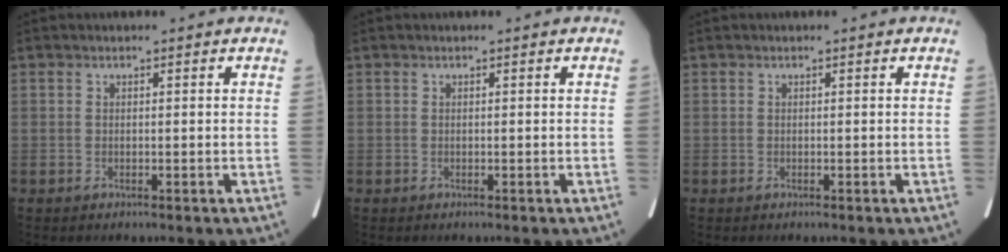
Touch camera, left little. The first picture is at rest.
{"total": 0.0}
{"total": 0.0}